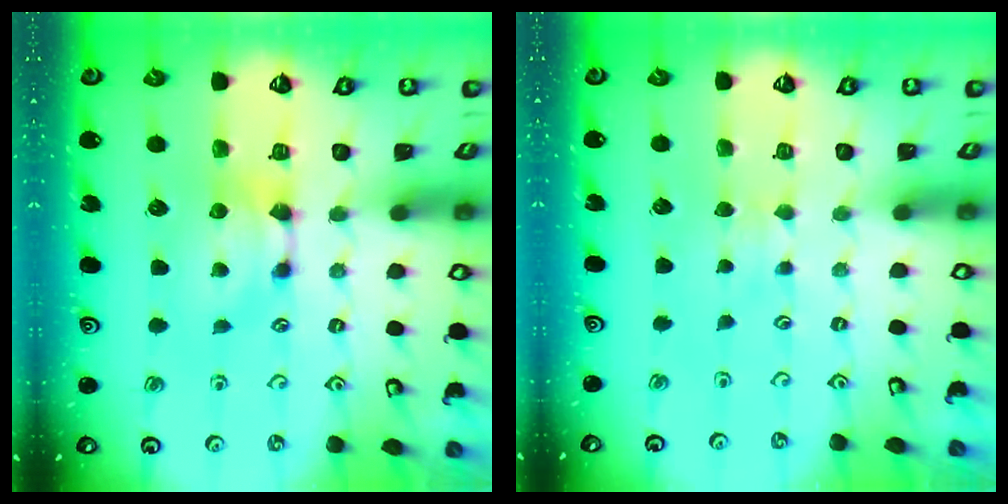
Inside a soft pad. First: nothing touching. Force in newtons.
{"total": 2.5, "press": 2.5, "slide": 0.5}